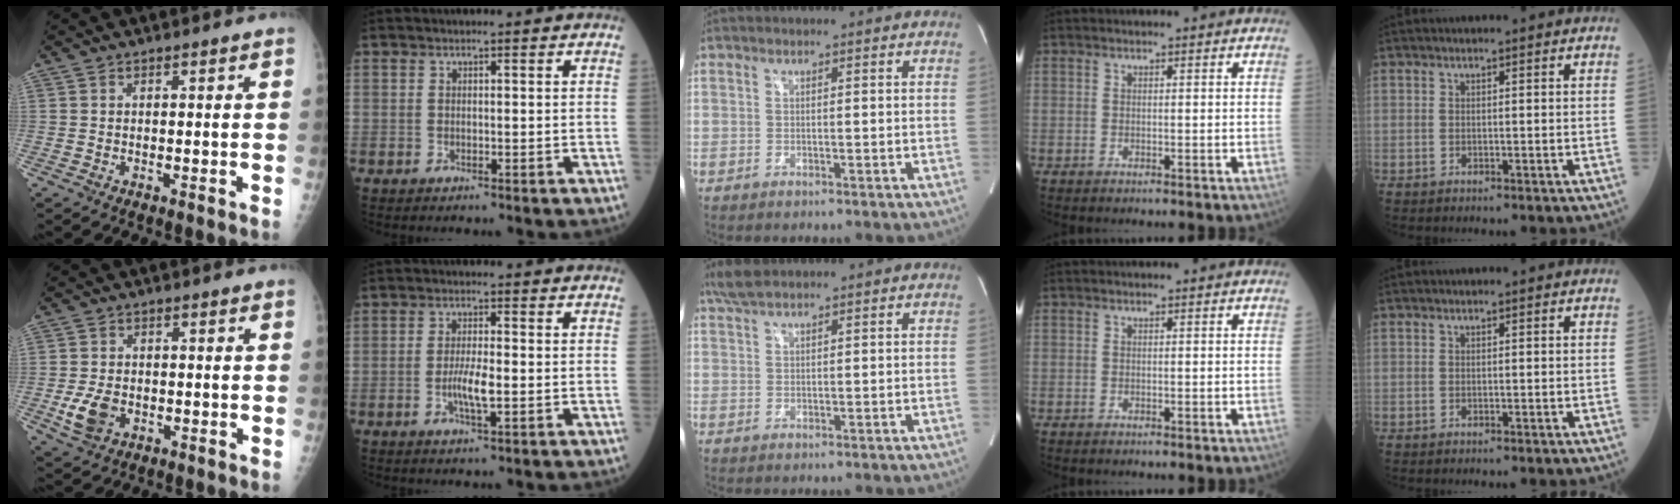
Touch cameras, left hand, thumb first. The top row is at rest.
{"thumb": {"total": 5.7, "force": [-1.6, 4.0, 3.7], "torque": [-0.069, -0.002, -0.024]}, "index": {"total": 4.0, "force": [-0.8, 0.5, 3.9], "torque": [-0.079, -0.005, -0.015]}, "middle": {"total": 3.2, "force": [2.7, 0.5, 1.6], "torque": [-0.044, 0.014, 0.058]}}